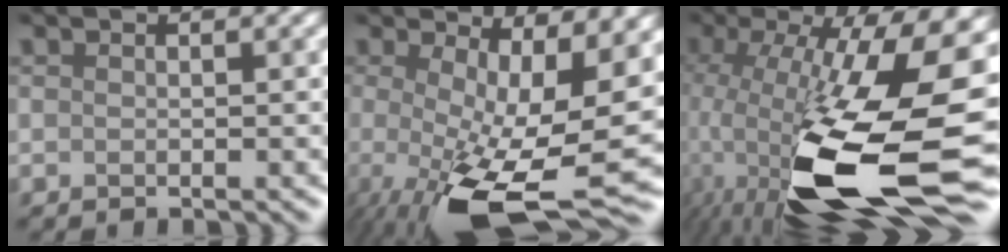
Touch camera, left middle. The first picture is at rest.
{"total": 11.1, "force": [-3.2, 2.9, 10.2], "torque": [-0.187, -0.040, -0.028]}
{"total": 17.1, "force": [-2.4, 5.9, 15.8], "torque": [-0.325, -0.034, -0.019]}